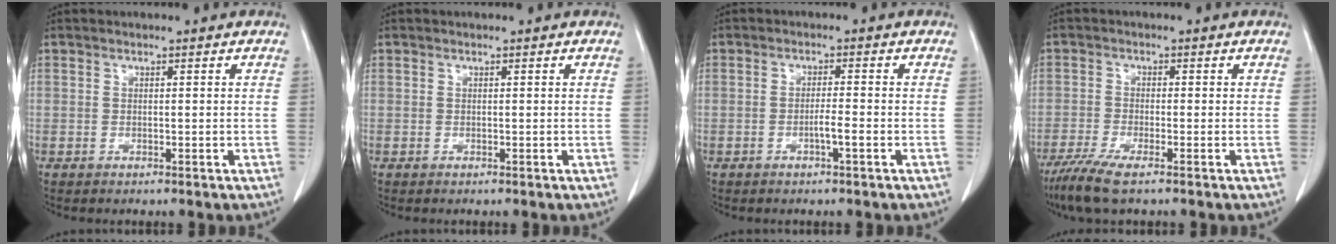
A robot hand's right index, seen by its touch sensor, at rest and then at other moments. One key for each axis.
{"total": 0.0}
{"total": 2.2, "fx": -0.9, "fy": -0.1, "fz": 2.0, "tx": -0.033, "ty": 0.001, "tz": -0.018}
{"total": 5.9, "fx": -4.1, "fy": 0.6, "fz": 4.2, "tx": -0.083, "ty": -0.017, "tz": -0.075}